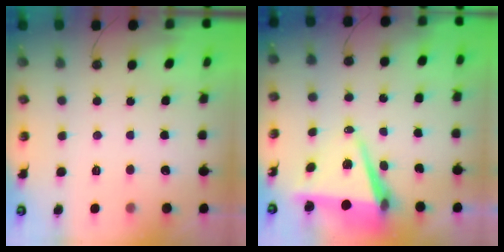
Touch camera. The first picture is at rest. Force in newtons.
{"total": 7.2, "press": 5.7, "slide": 4.3}